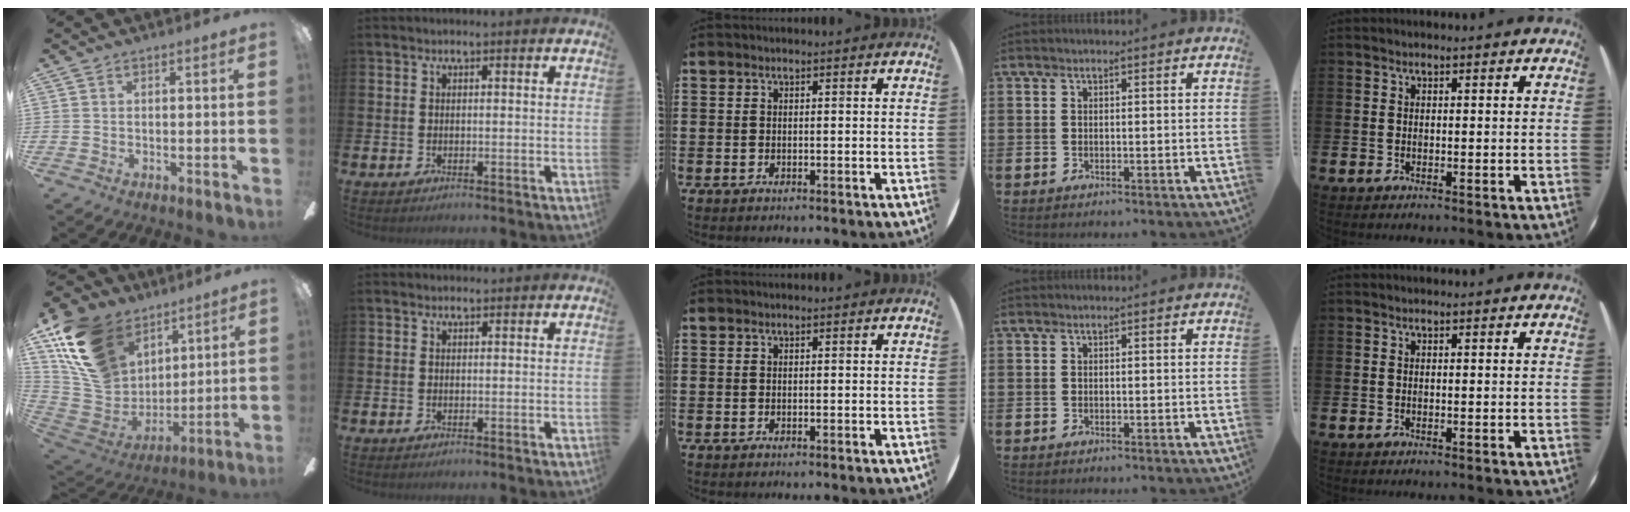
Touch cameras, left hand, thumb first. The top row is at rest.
{"thumb": {"total": 20.0, "force": [11.2, 13.7, 9.3], "torque": [-0.221, -0.047, 0.214]}, "index": {"total": 0.8, "force": [0.7, 0.3, 0.0], "torque": [0.009, 0.001, 0.011]}}